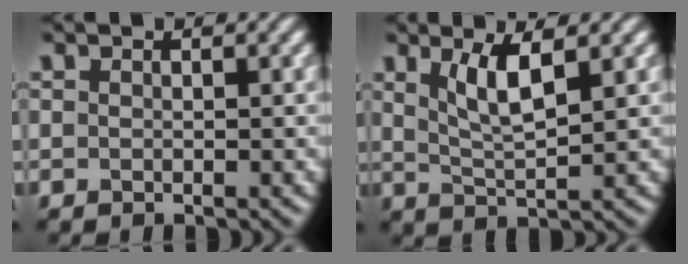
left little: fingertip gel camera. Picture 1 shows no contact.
{"total": 3.7, "force": [1.6, 0.9, 3.2], "torque": [-0.064, -0.006, 0.035]}